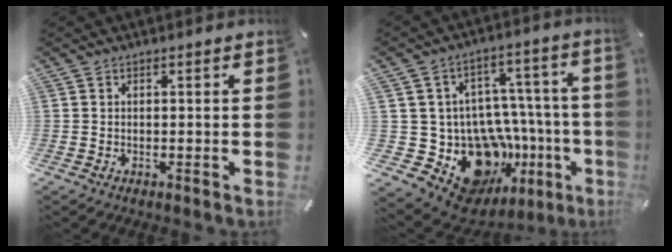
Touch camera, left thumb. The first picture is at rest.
{"total": 20.1, "force": [-7.5, 15.3, 10.8], "torque": [-0.170, 0.022, -0.072]}